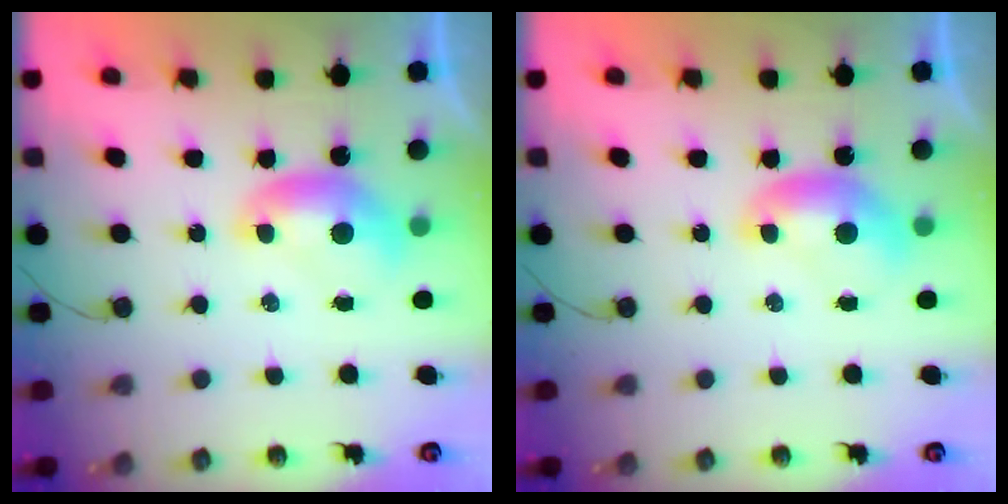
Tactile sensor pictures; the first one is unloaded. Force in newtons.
{"total": 0.0}